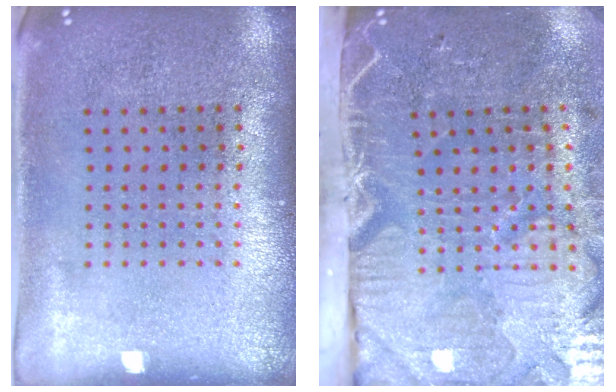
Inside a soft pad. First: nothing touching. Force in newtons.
{"total": 5.4, "press": 4.4, "slide": 3.1}